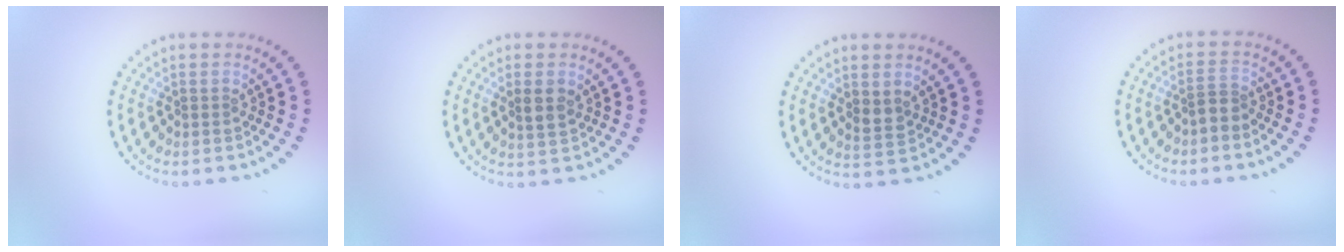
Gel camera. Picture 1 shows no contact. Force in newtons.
{"total": 1.8, "press": 1.8, "slide": 0.4}
{"total": 1.4, "press": 1.3, "slide": 0.5}
{"total": 1.3, "press": 0.8, "slide": 0.9}